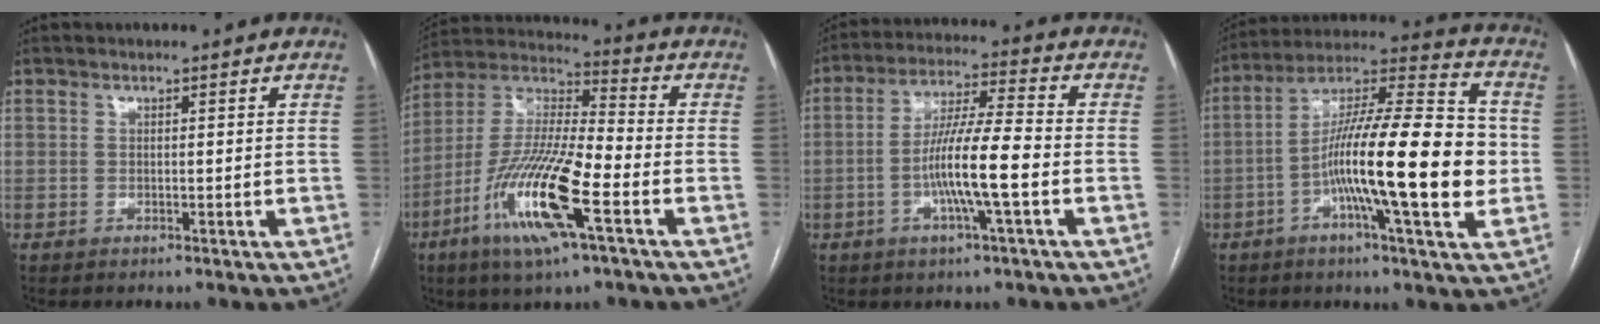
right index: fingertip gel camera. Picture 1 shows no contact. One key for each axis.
{"total": 17.2, "fx": -7.1, "fy": 2.3, "fz": 15.5, "tx": -0.316, "ty": -0.018, "tz": -0.135}
{"total": 10.8, "fx": -2.8, "fy": 0.3, "fz": 10.5, "tx": -0.197, "ty": 0.002, "tz": -0.057}
{"total": 20.7, "fx": -3.2, "fy": 2.2, "fz": 20.3, "tx": -0.336, "ty": 0.007, "tz": -0.060}